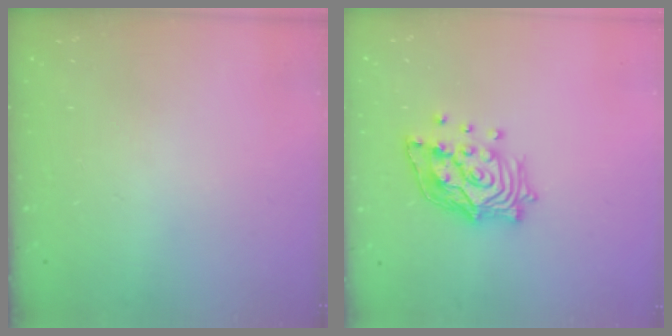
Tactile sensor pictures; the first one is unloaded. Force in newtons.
{"total": 13.9, "press": 13.7, "slide": 2.2}